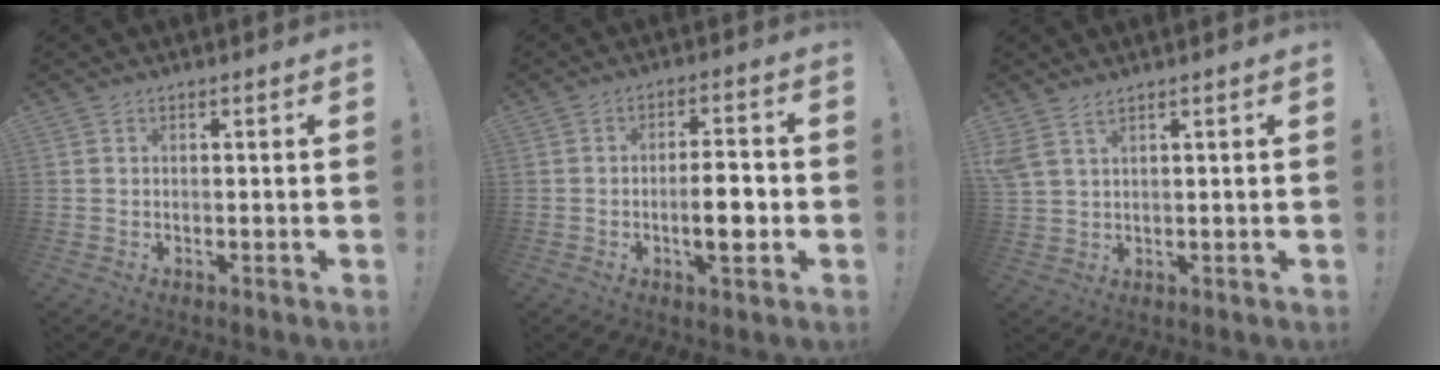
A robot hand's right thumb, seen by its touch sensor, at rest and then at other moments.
{"total": 8.8, "force": [-2.4, 2.5, 8.1], "torque": [-0.133, 0.001, -0.045]}
{"total": 3.9, "force": [2.7, 1.1, 2.6], "torque": [-0.059, -0.006, 0.055]}